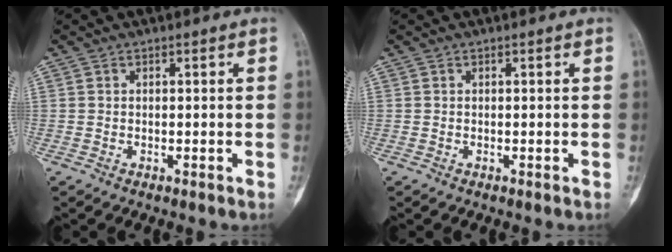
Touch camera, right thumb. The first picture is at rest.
{"total": 0.0}